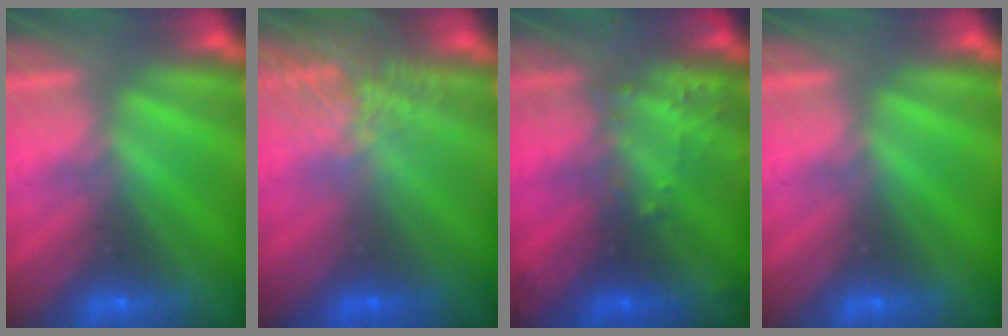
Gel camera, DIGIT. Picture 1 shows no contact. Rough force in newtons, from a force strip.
{"total": 5.5}
{"total": 3.0}
{"total": 0.0}